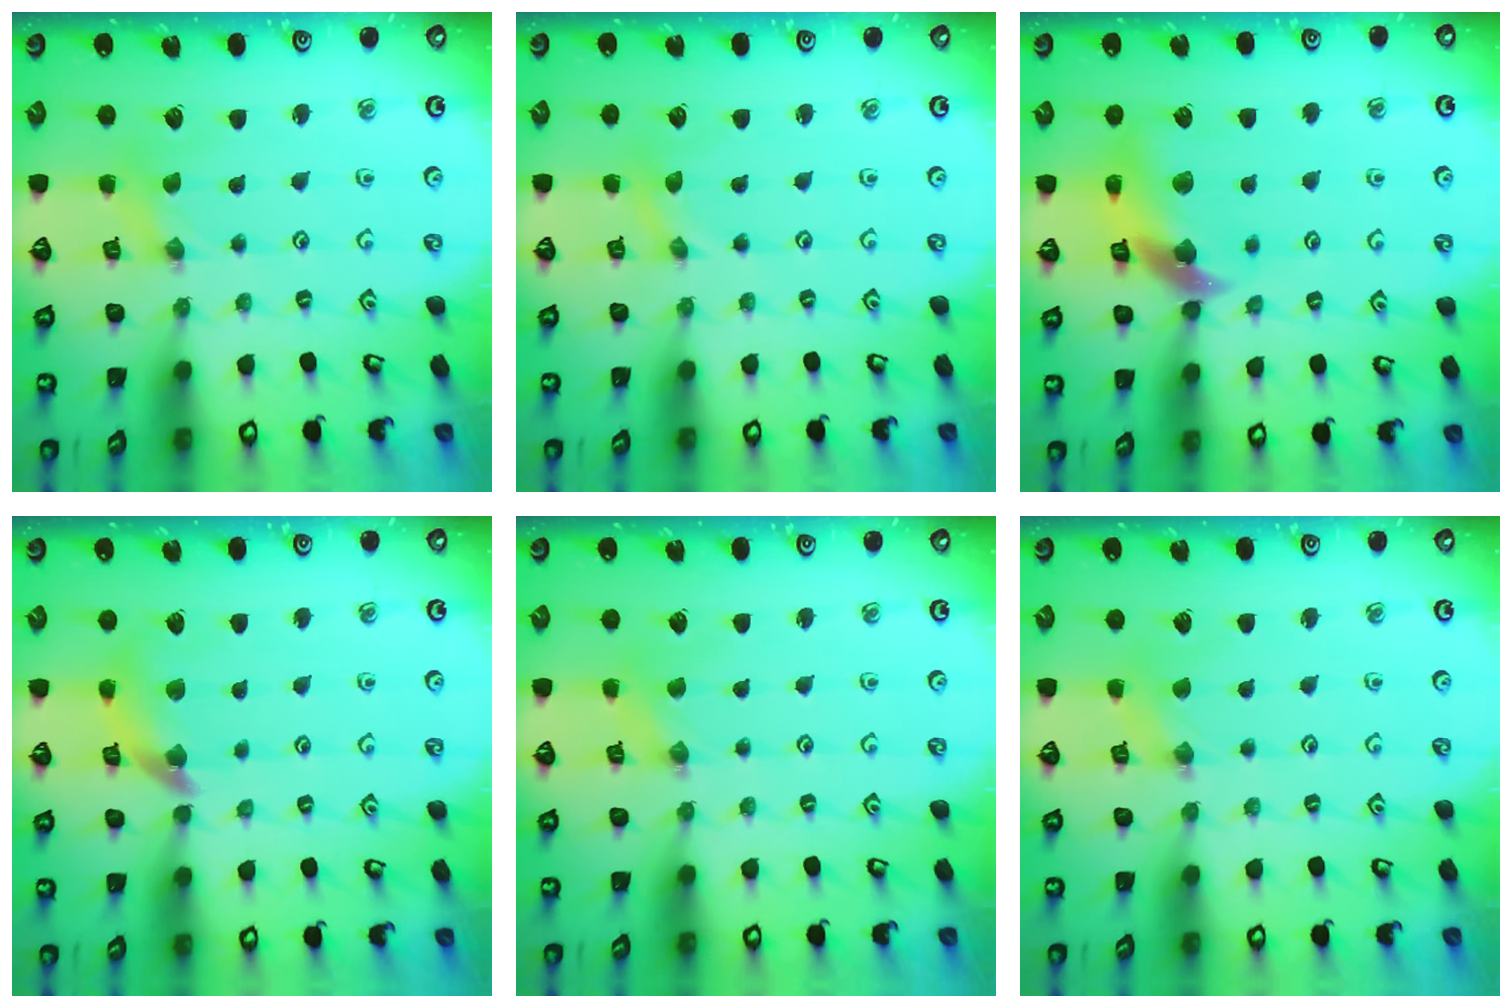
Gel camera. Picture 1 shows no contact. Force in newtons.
{"total": 0.0}
{"total": 11.6, "press": 11.5, "slide": 1.7}
{"total": 11.7, "press": 11.6, "slide": 1.6}
{"total": 0.0}
{"total": 0.8, "press": 0.8, "slide": 0.2}